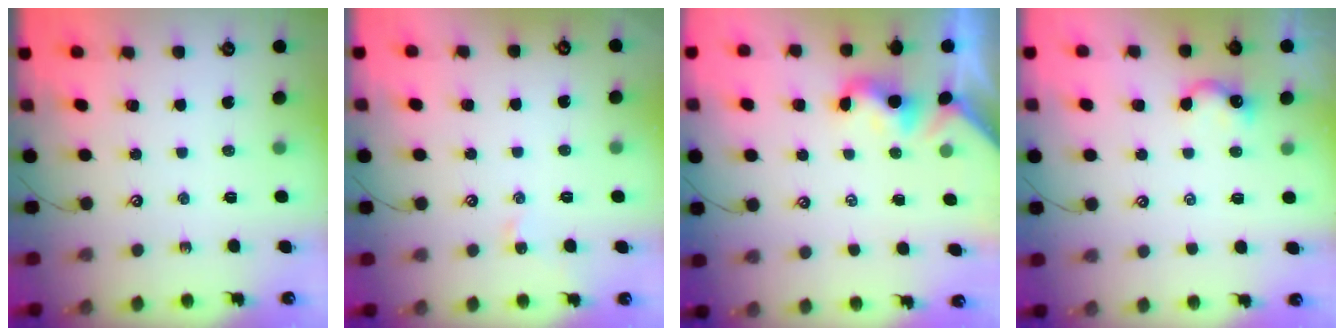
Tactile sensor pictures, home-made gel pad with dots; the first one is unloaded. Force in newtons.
{"total": 0.0}
{"total": 2.0, "press": 1.9, "slide": 0.4}
{"total": 0.8, "press": 0.6, "slide": 0.5}